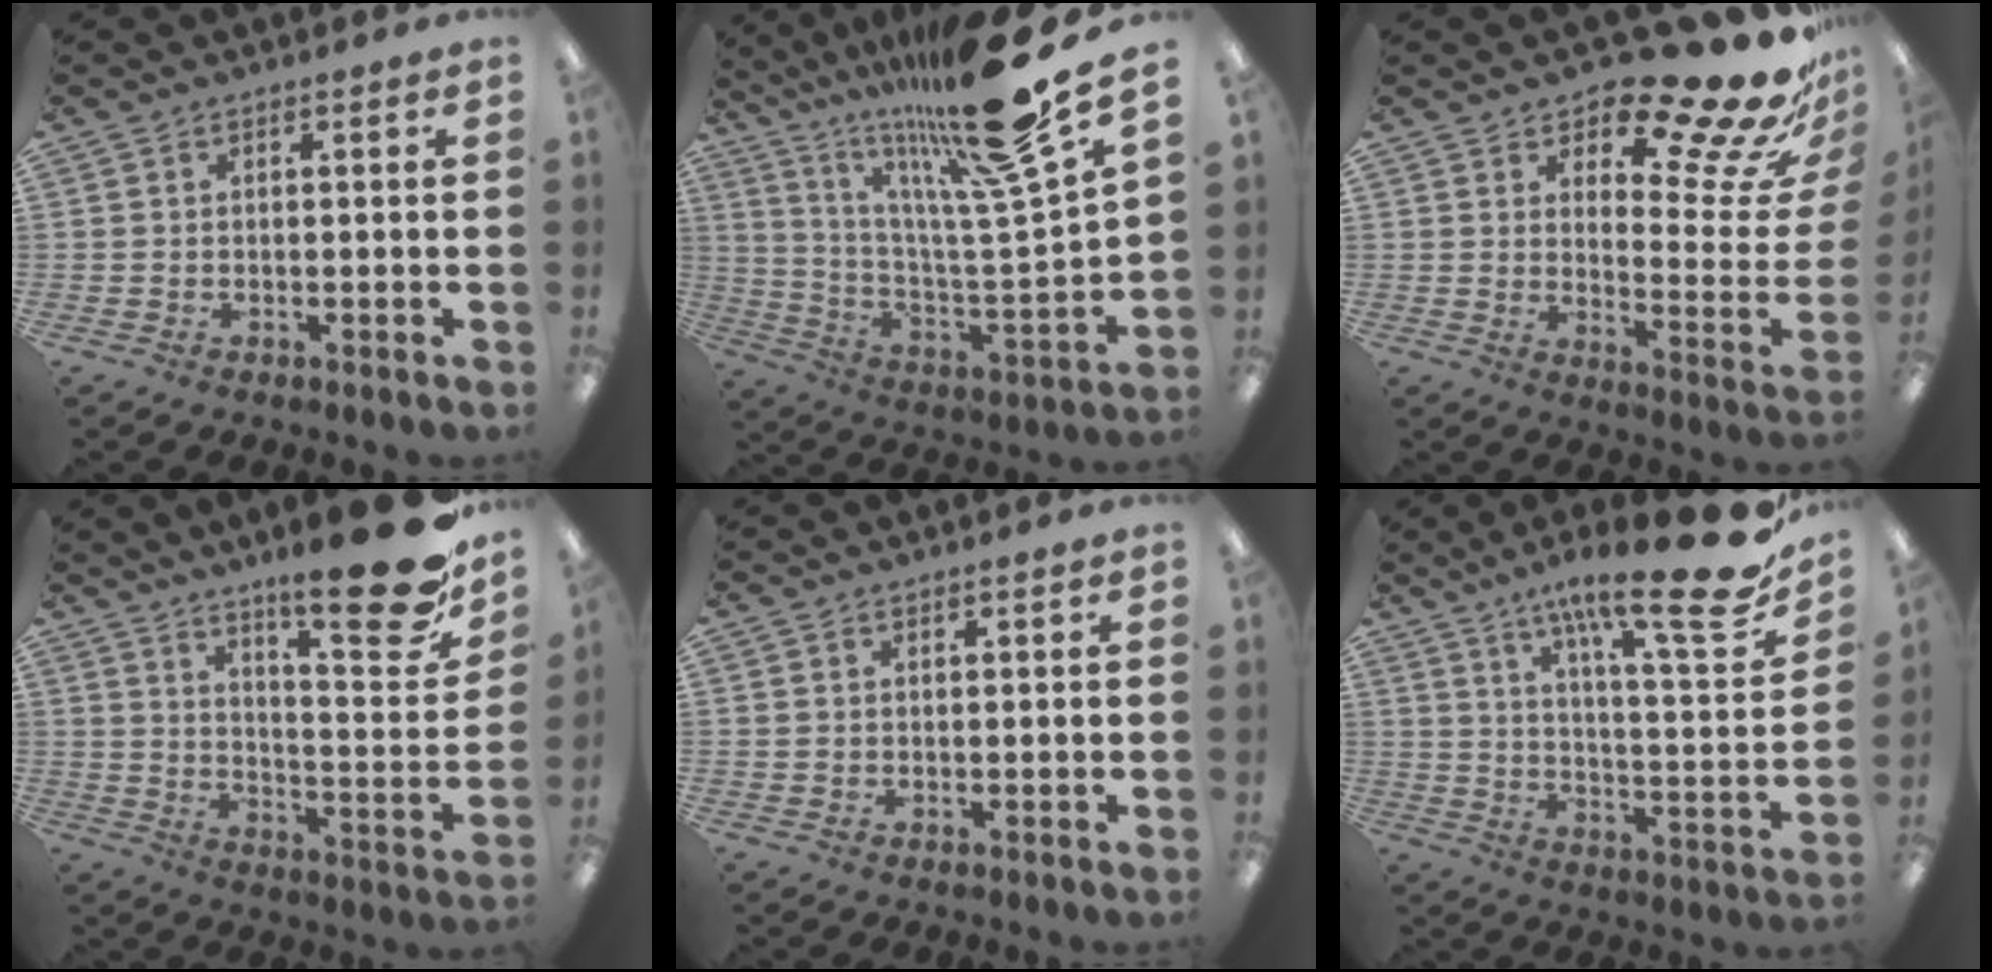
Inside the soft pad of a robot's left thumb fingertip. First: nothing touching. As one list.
[{"total": 24.6, "force": [19.2, 1.8, 15.3], "torque": [-0.251, -0.121, 0.295]}, {"total": 20.8, "force": [16.3, 5.8, 11.6], "torque": [-0.142, -0.125, 0.258]}, {"total": 20.8, "force": [14.8, 4.7, 13.9], "torque": [-0.183, -0.119, 0.233]}, {"total": 0.8, "force": [0.8, 0.2, 0.2], "torque": [-0.005, 0.001, 0.014]}, {"total": 21.6, "force": [15.0, 4.2, 15.0], "torque": [-0.227, -0.103, 0.234]}]